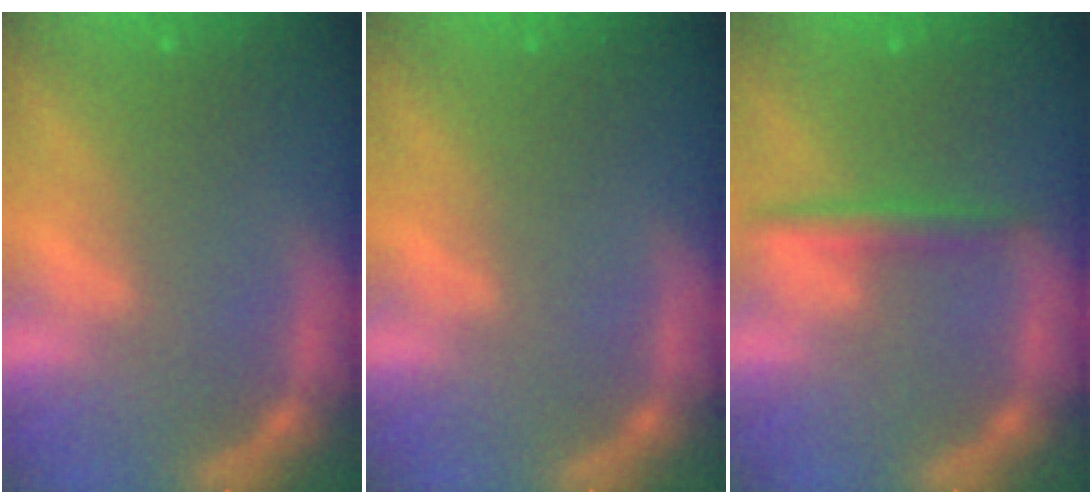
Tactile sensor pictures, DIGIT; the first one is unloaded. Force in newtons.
{"total": 0.0}
{"total": 2.5}